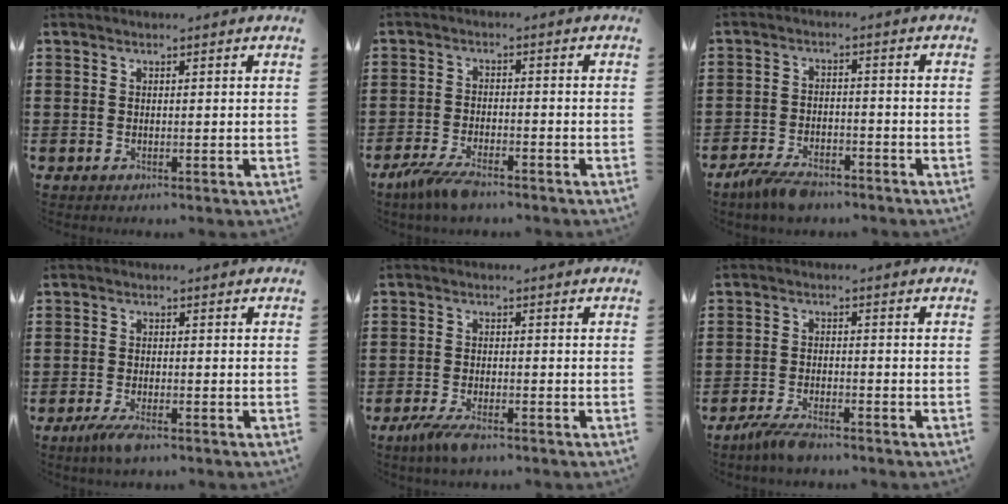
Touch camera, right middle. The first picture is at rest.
{"total": 4.7, "force": [-3.7, 1.0, 2.7], "torque": [-0.071, -0.010, -0.074]}
{"total": 4.5, "force": [-3.7, 1.4, 2.1], "torque": [-0.055, 0.001, -0.074]}
{"total": 3.3, "force": [-2.0, 0.7, 2.5], "torque": [-0.060, -0.007, -0.040]}
{"total": 3.8, "force": [-2.7, 0.8, 2.6], "torque": [-0.061, -0.009, -0.053]}
{"total": 3.6, "force": [-3.0, 0.6, 1.8], "torque": [-0.051, -0.004, -0.063]}